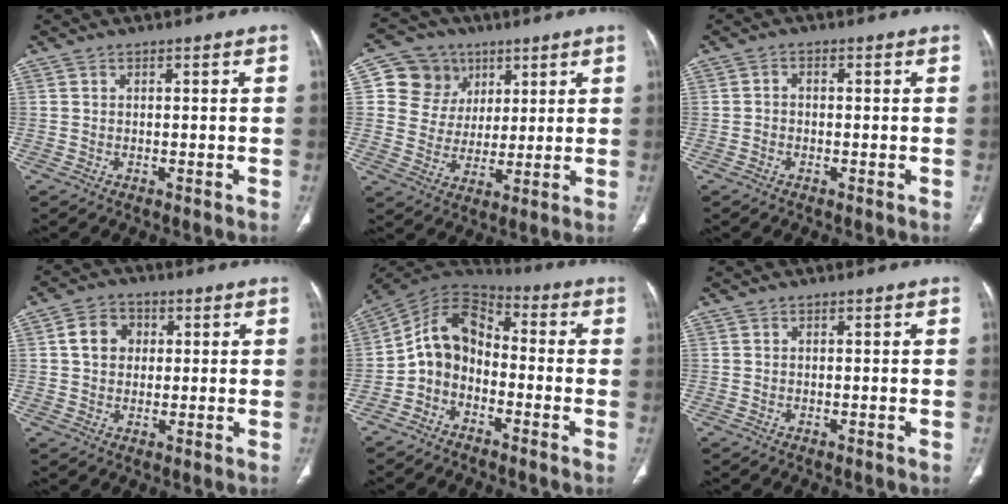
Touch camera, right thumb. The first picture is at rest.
{"total": 11.0, "force": [4.4, 9.7, 2.7], "torque": [-0.006, -0.013, 0.080]}
{"total": 1.1, "force": [-0.3, 0.9, 0.7], "torque": [-0.007, 0.005, -0.009]}
{"total": 6.5, "force": [1.3, 5.4, 3.4], "torque": [-0.035, 0.007, 0.015]}
{"total": 9.9, "force": [-3.1, 7.2, 5.9], "torque": [-0.092, 0.066, -0.074]}
{"total": 0.0}